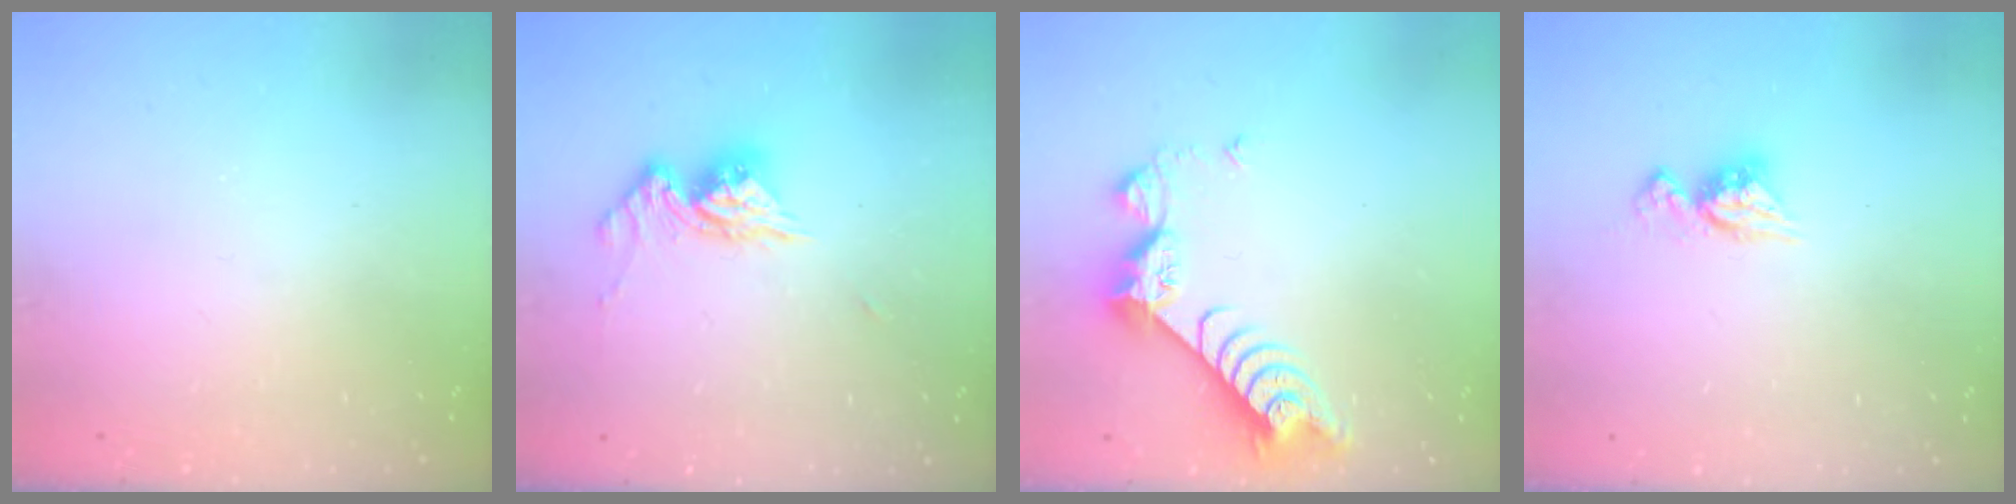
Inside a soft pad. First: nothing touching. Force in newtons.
{"total": 10.3, "press": 10.3, "slide": 1.0}
{"total": 9.1, "press": 9.1, "slide": 0.6}
{"total": 7.5, "press": 7.4, "slide": 0.8}